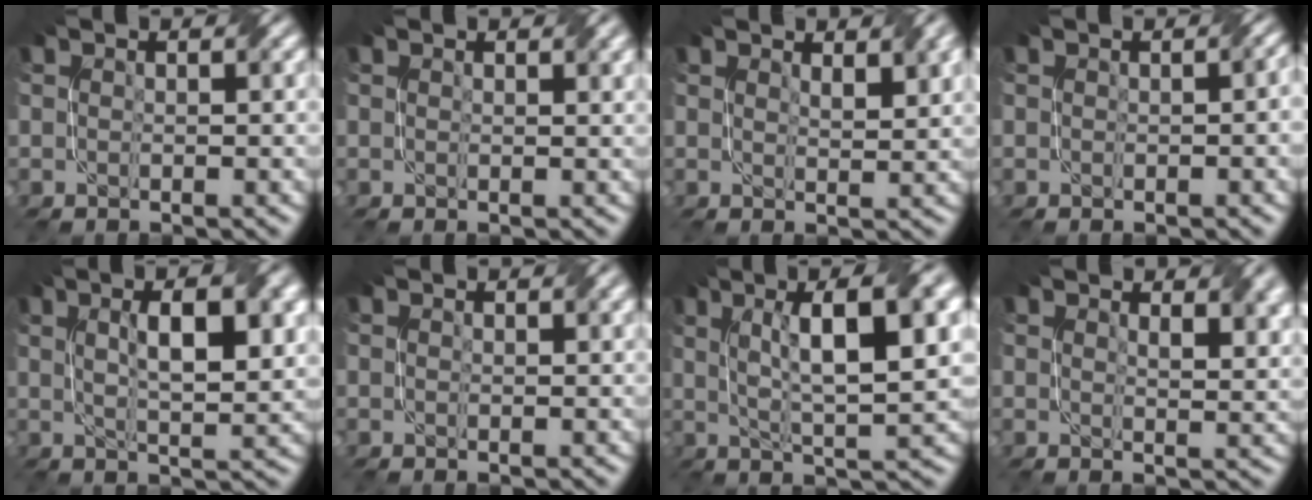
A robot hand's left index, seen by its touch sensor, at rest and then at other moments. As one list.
[{"total": 0.0}, {"total": 3.0, "force": [1.9, 0.8, 2.1], "torque": [-0.033, -0.001, 0.037]}, {"total": 1.7, "force": [-1.2, 0.3, 1.2], "torque": [-0.012, -0.001, -0.014]}, {"total": 7.5, "force": [1.9, 2.4, 6.8], "torque": [-0.090, 0.012, 0.027]}, {"total": 0.0}, {"total": 10.5, "force": [3.2, 2.6, 9.7], "torque": [-0.152, 0.013, 0.056]}, {"total": 4.2, "force": [2.5, 1.6, 2.9], "torque": [-0.033, 0.002, 0.042]}]